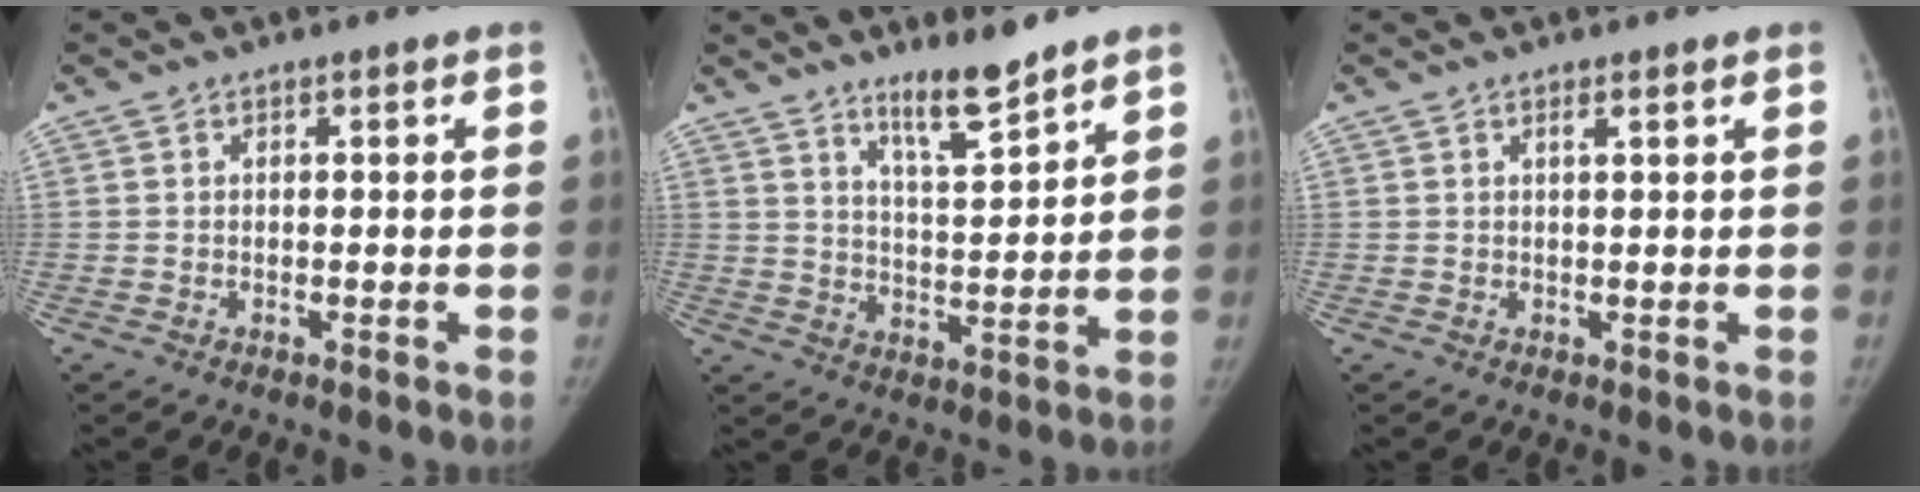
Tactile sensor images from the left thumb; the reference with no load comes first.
{"total": 7.9, "force": [6.3, 0.9, 4.6], "torque": [-0.073, -0.056, 0.114]}
{"total": 1.1, "force": [0.7, 0.0, 0.8], "torque": [-0.014, -0.003, 0.013]}